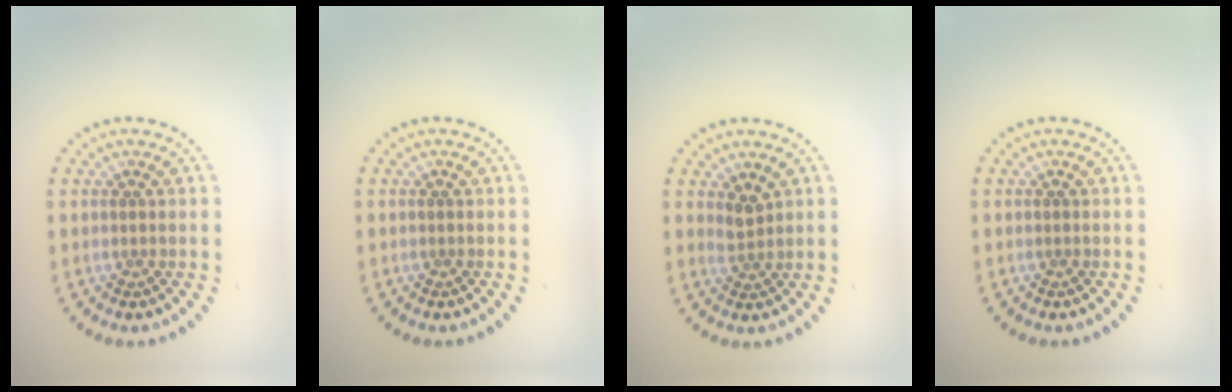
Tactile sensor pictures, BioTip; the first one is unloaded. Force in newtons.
{"total": 0.0}
{"total": 1.6, "press": 1.1, "slide": 1.2}
{"total": 0.0}